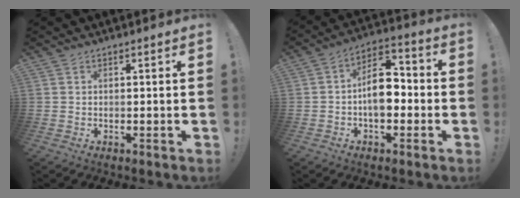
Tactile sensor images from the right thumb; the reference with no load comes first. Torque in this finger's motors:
{"motor_torque": [1.46, 1.38, 1.01, -0.26, 0.12]}